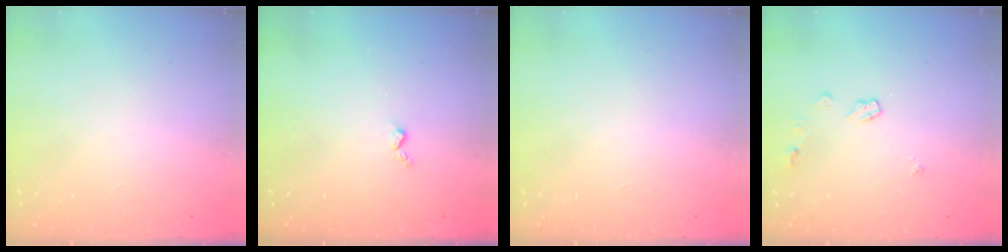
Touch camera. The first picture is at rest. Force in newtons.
{"total": 2.9, "press": 2.9, "slide": 0.5}
{"total": 0.0}
{"total": 5.0, "press": 5.0, "slide": 0.4}